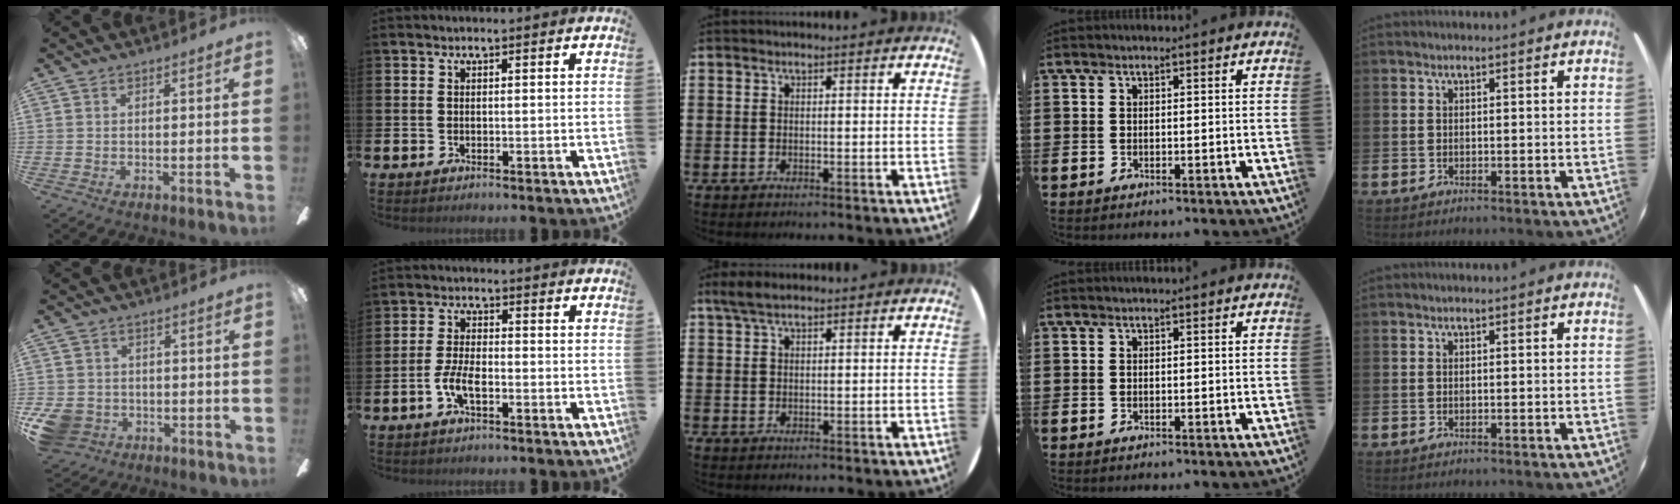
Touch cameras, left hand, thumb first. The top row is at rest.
{"thumb": {"total": 7.9, "force": [-3.3, 6.3, 3.4], "torque": [-0.089, 0.026, -0.061]}, "index": {"total": 4.0, "force": [-1.6, 1.5, 3.3], "torque": [-0.077, 0.005, -0.031]}, "middle": {"total": 2.4, "force": [1.7, 0.8, 1.5], "torque": [-0.033, 0.005, 0.030]}}